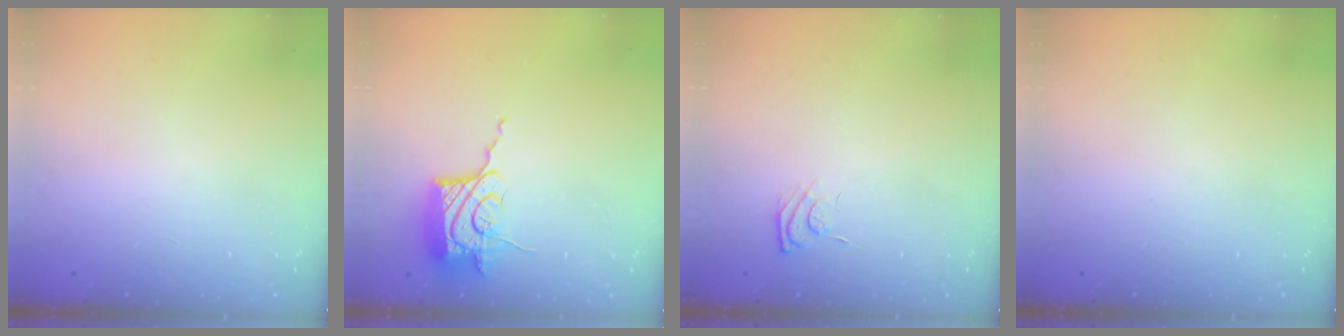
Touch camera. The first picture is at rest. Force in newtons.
{"total": 17.2, "press": 17.1, "slide": 0.7}
{"total": 4.9, "press": 4.7, "slide": 1.1}
{"total": 0.0}